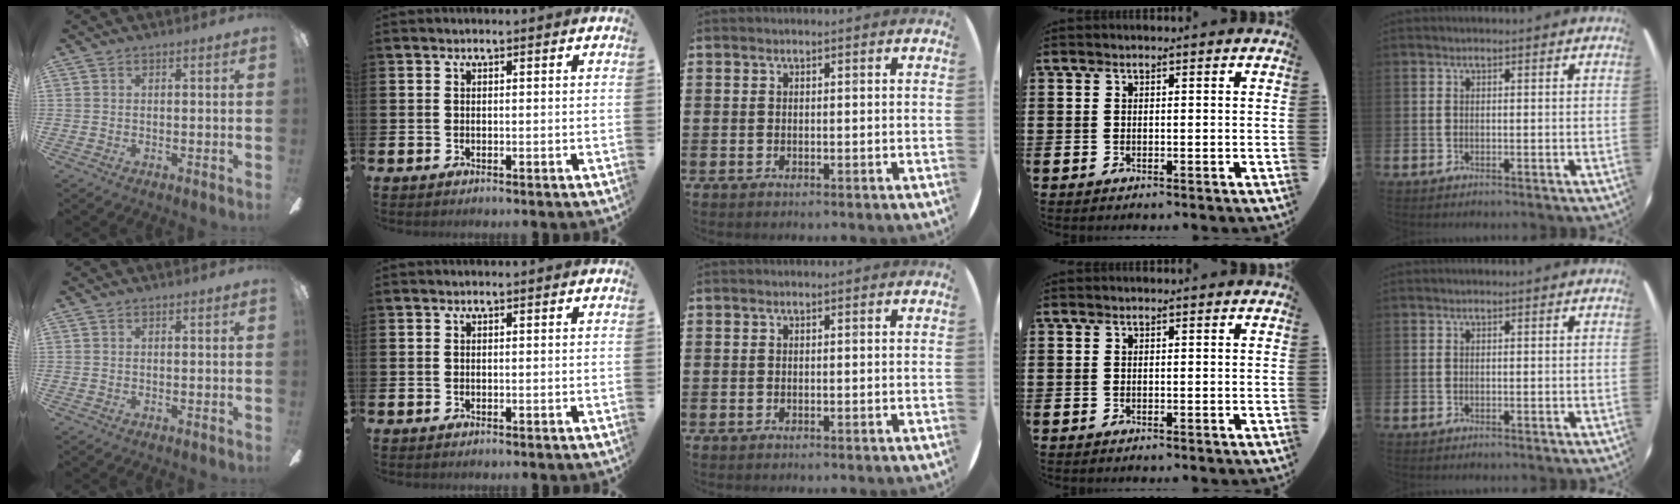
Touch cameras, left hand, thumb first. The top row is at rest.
{}